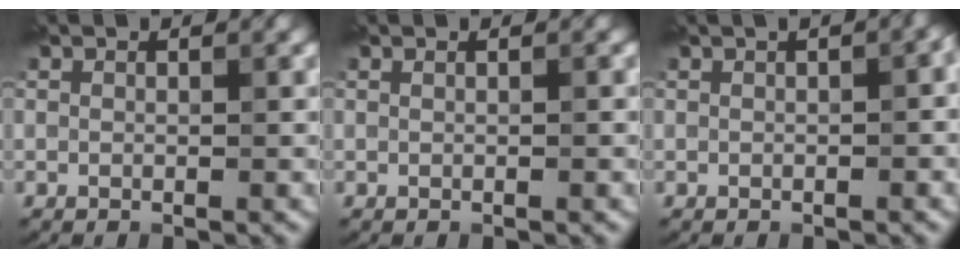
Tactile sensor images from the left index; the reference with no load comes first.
{"total": 0.6, "force": [0.2, 0.2, 0.5], "torque": [-0.007, -0.001, -0.001]}
{"total": 2.8, "force": [0.5, 1.1, 2.5], "torque": [-0.018, 0.012, 0.006]}